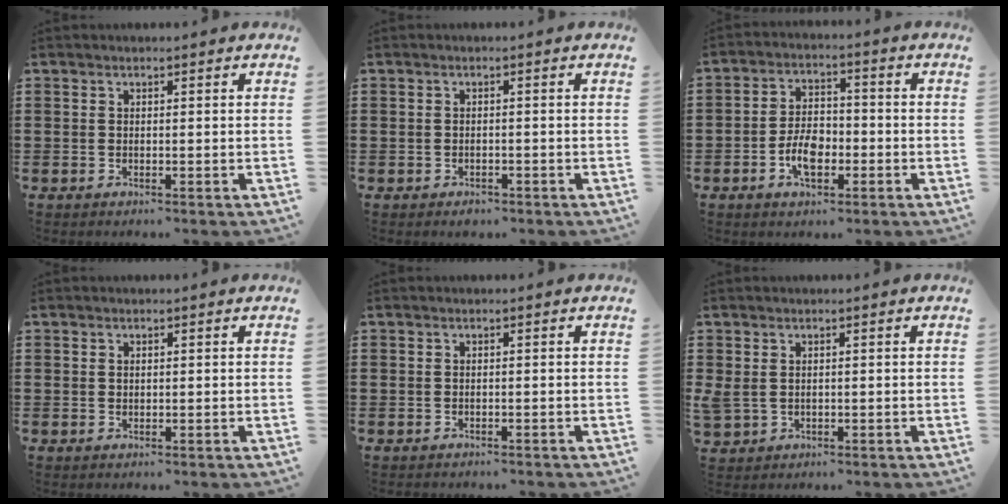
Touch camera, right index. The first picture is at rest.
{"total": 0.9, "force": [-0.8, 0.4, 0.1], "torque": [-0.005, -0.001, -0.016]}
{"total": 6.1, "force": [-2.2, 3.4, 4.5], "torque": [-0.099, 0.005, -0.044]}
{"total": 0.5, "force": [0.2, 0.4, 0.2], "torque": [-0.006, 0.002, 0.005]}
{"total": 0.6, "force": [-0.5, 0.2, -0.1], "torque": [0.000, 0.002, -0.013]}
{"total": 1.2, "force": [0.5, 0.9, 0.6], "torque": [-0.018, 0.006, 0.008]}